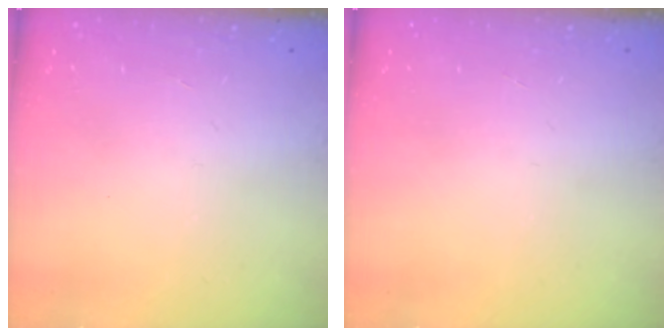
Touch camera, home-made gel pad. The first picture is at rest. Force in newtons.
{"total": 0.0}